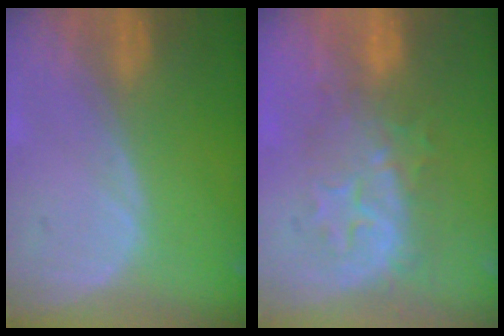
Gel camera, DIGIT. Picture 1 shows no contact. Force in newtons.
{"total": 8.2, "press": 7.9, "slide": 2.2}